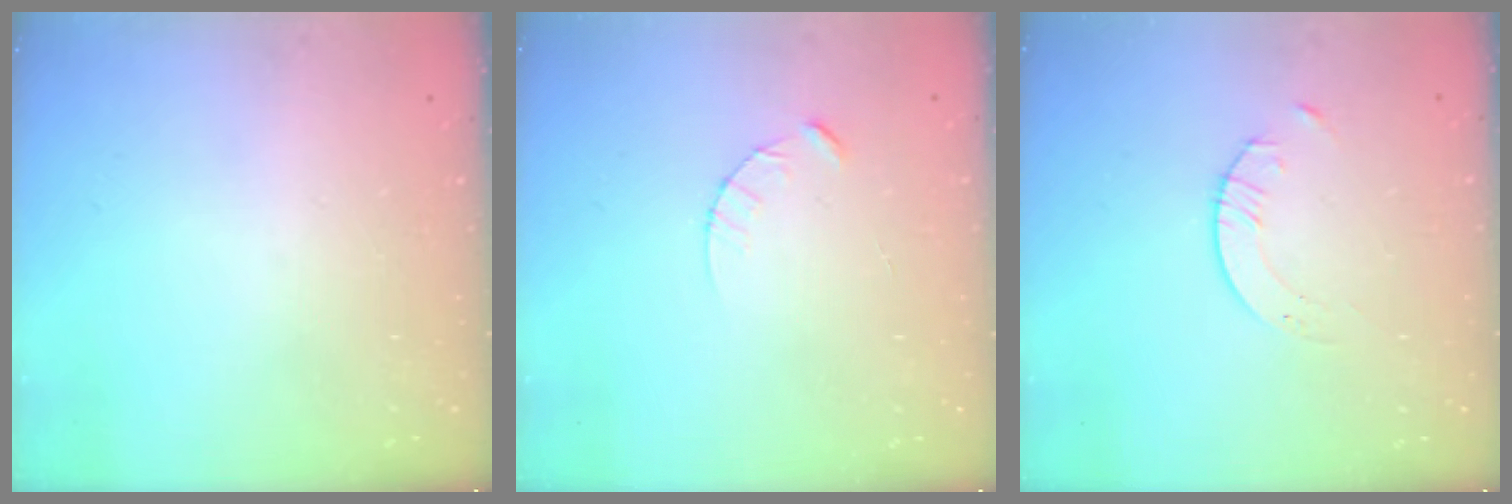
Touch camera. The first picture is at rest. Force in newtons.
{"total": 3.1, "press": 3.1, "slide": 0.3}
{"total": 1.7, "press": 1.7, "slide": 0.2}